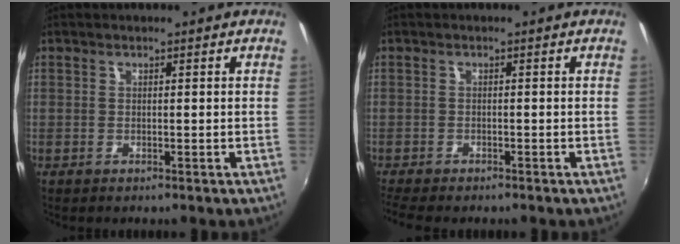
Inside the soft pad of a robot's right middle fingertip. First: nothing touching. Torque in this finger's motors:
{"motor_torque": [1.16, -0.98, 0.15, 0.10]}